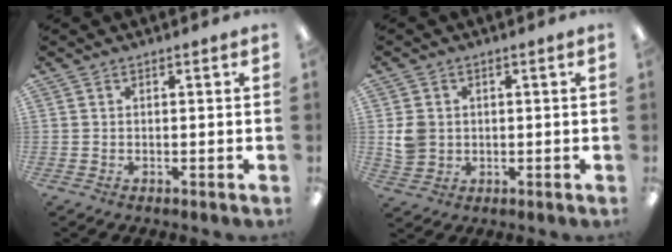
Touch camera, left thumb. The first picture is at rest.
{"total": 4.8, "force": [0.8, 4.4, 1.8], "torque": [-0.022, 0.005, 0.016]}